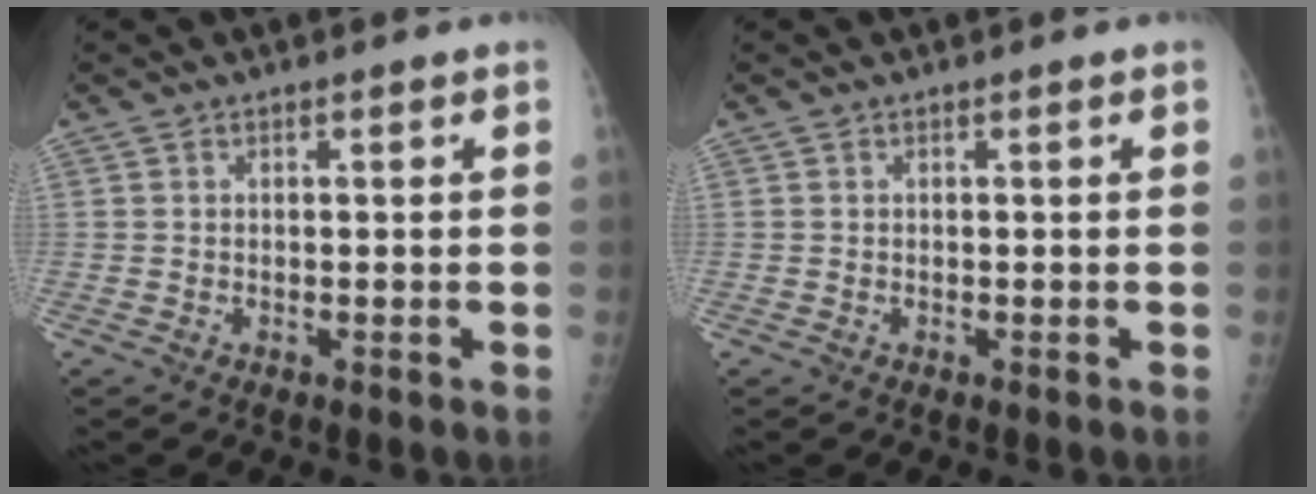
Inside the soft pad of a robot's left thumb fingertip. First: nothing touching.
{"total": 0.0}